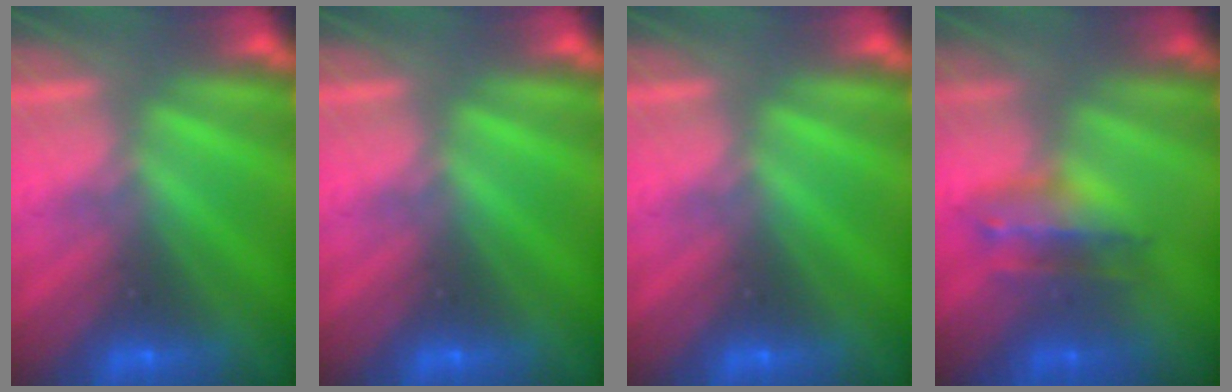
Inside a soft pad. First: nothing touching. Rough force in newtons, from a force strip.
{"total": 0.0}
{"total": 0.0}
{"total": 2.7}